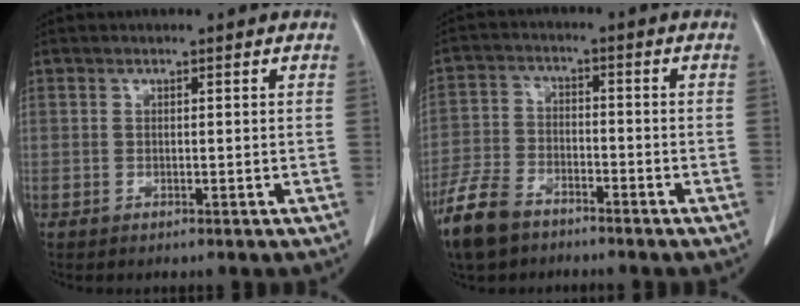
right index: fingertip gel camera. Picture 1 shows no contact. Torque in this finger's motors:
{"motor_torque": [-0.33, -0.45, -1.05, -0.21]}